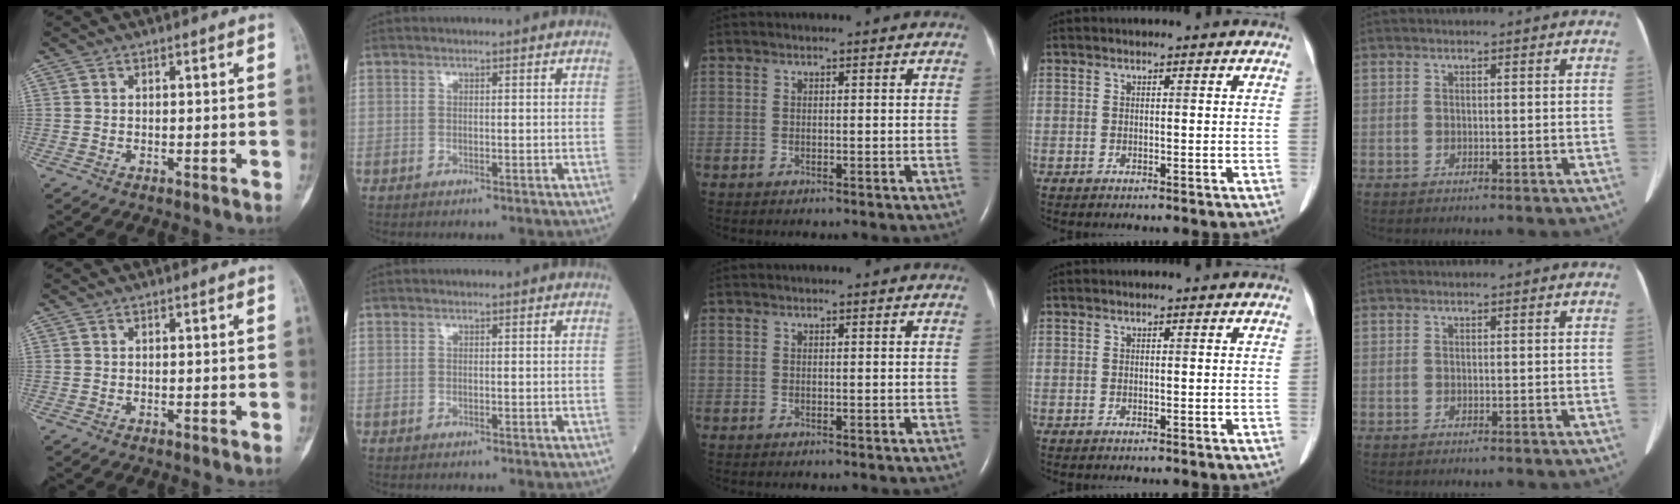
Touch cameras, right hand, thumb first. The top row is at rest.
{}